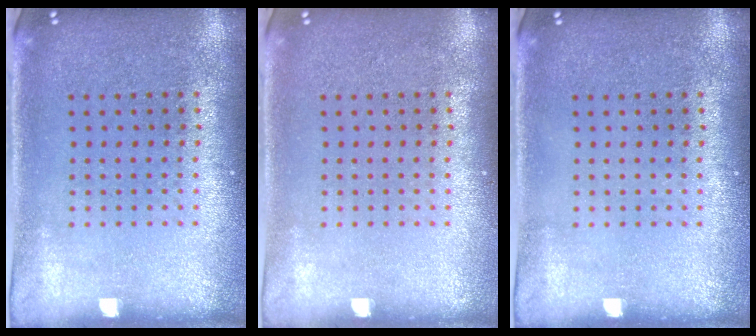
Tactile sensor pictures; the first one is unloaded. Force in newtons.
{"total": 0.0}
{"total": 0.0}